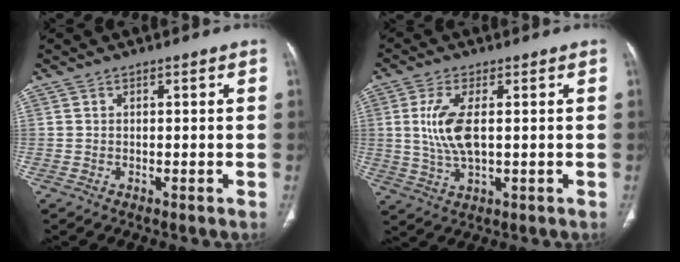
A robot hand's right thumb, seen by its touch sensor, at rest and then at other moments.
{"total": 8.1, "force": [1.0, 3.3, 7.3], "torque": [-0.169, -0.009, 0.025]}